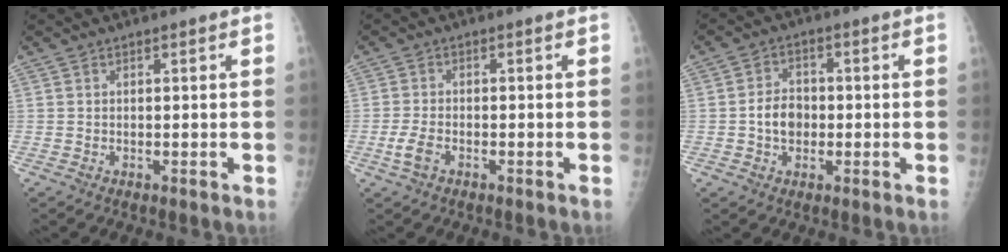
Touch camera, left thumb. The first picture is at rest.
{"total": 3.2, "force": [-1.5, 1.8, 2.3], "torque": [-0.057, 0.006, -0.029]}
{"total": 5.6, "force": [-0.8, 4.4, 3.4], "torque": [-0.041, 0.013, -0.016]}